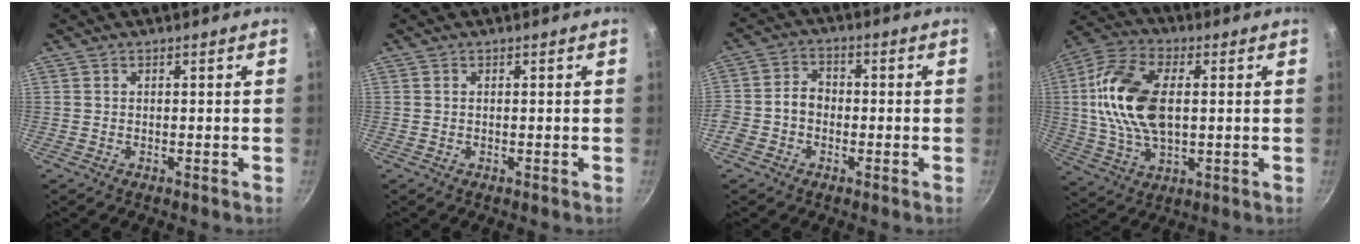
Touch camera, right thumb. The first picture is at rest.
{"total": 0.0}
{"total": 5.5, "force": [-1.5, 4.4, 2.8], "torque": [-0.033, 0.023, -0.040]}
{"total": 17.1, "force": [1.8, 9.7, 13.9], "torque": [-0.261, 0.010, 0.026]}